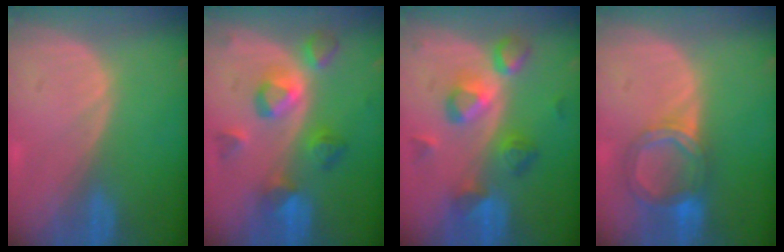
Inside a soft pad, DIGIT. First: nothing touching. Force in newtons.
{"total": 7.6, "press": 7.5, "slide": 1.4}
{"total": 7.7, "press": 7.7, "slide": 0.6}
{"total": 6.4, "press": 5.7, "slide": 3.0}